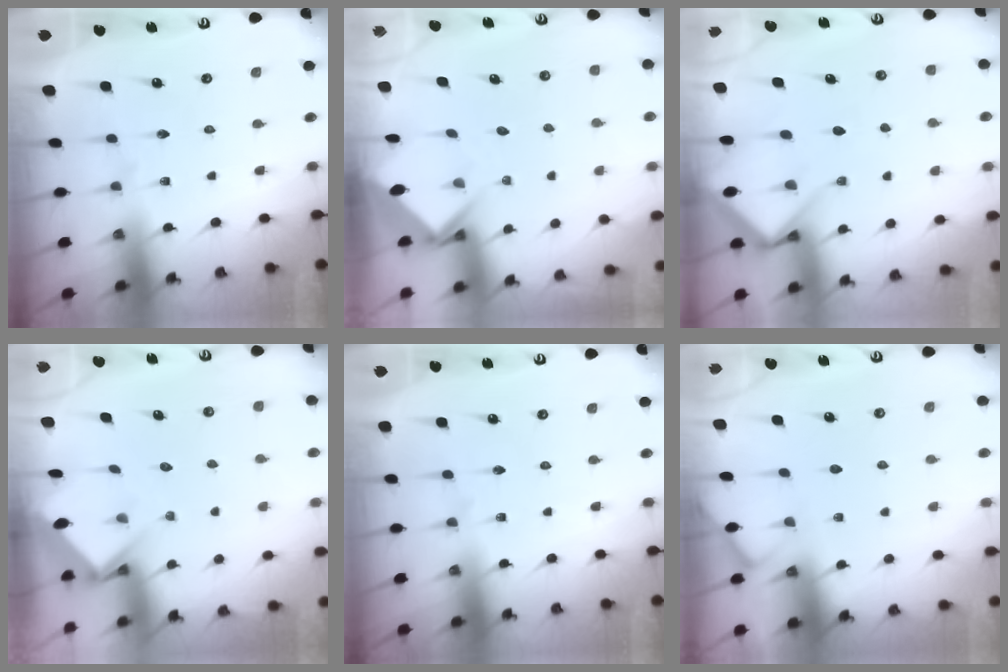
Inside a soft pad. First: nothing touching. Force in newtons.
{"total": 3.8, "press": 3.8, "slide": 0.2}
{"total": 8.5, "press": 8.5, "slide": 0.9}
{"total": 3.5, "press": 3.5, "slide": 0.3}
{"total": 0.0}
{"total": 3.3, "press": 3.3, "slide": 0.3}